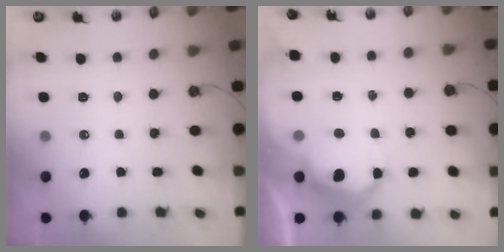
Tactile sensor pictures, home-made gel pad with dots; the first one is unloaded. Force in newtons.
{"total": 15.0, "press": 15.0, "slide": 0.7}